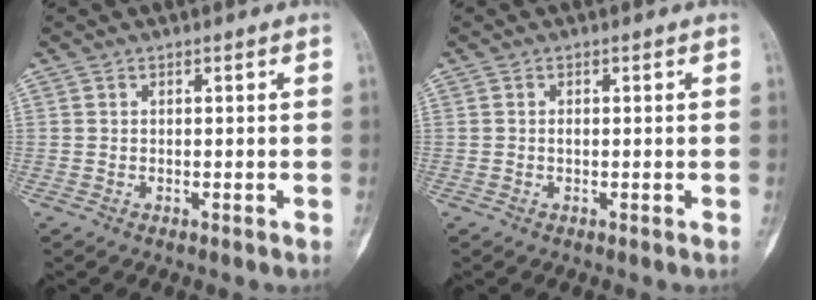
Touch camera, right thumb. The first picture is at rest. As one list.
[{"total": 0.6, "force": [0.0, 0.3, 0.5], "torque": [-0.010, 0.000, -0.001]}]